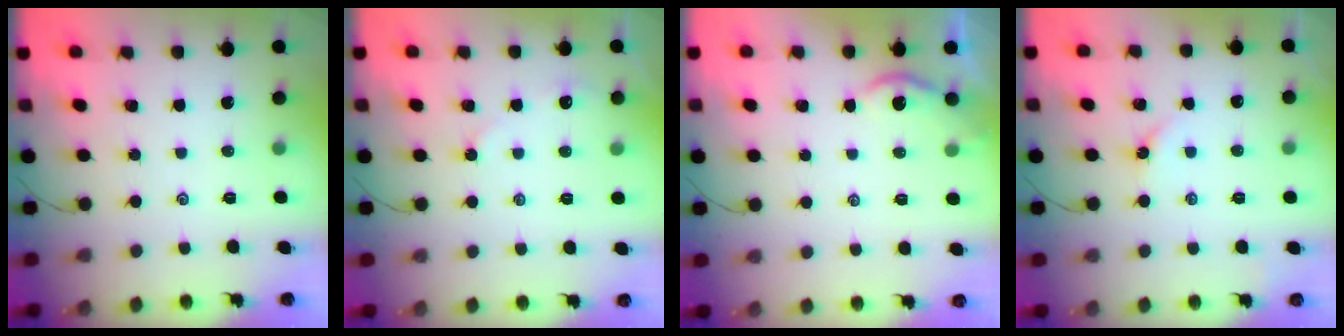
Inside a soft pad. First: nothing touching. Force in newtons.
{"total": 2.9, "press": 2.8, "slide": 0.3}
{"total": 1.8, "press": 1.8, "slide": 0.3}
{"total": 2.7, "press": 2.6, "slide": 0.5}